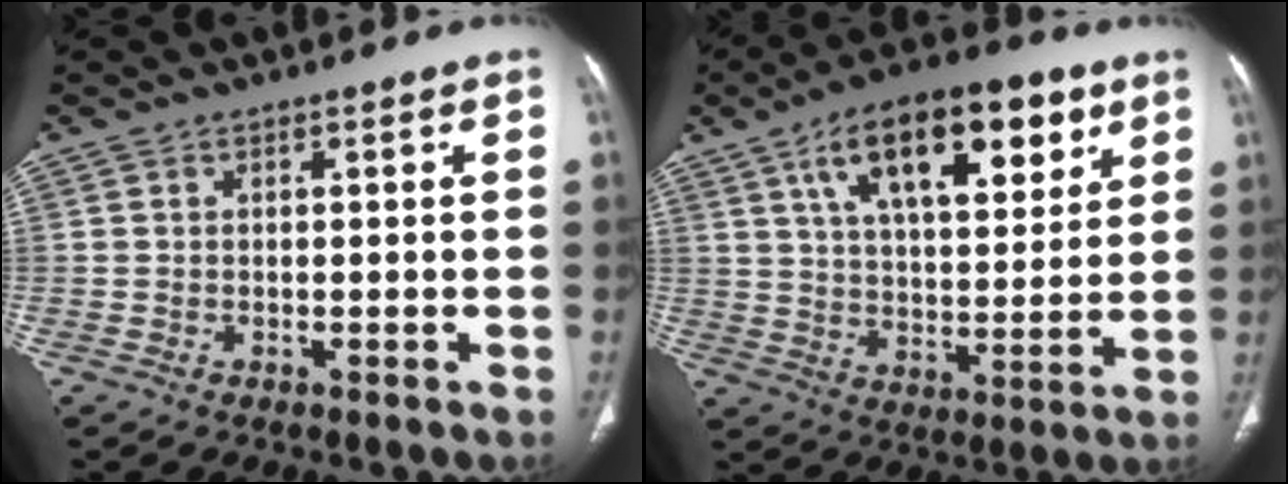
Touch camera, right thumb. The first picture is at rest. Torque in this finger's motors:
{"motor_torque": [0.39, 4.63, 1.75, 0.68, 0.16]}